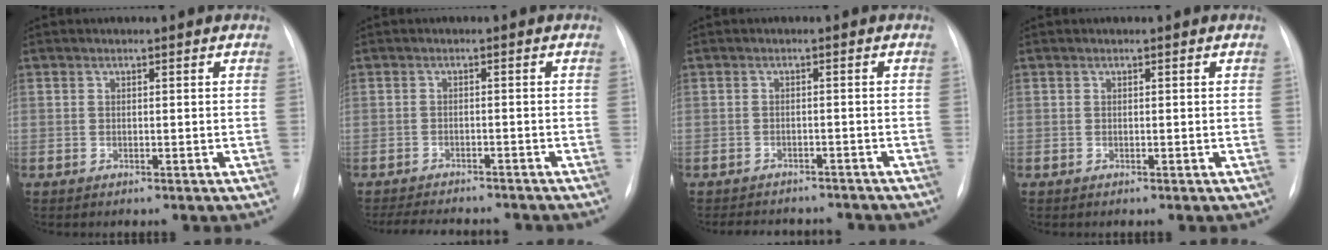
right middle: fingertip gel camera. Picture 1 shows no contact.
{"total": 10.7, "force": [-9.8, 2.4, 3.7], "torque": [-0.060, -0.002, -0.127]}
{"total": 8.6, "force": [-7.8, 3.0, 1.9], "torque": [-0.029, 0.010, -0.092]}
{"total": 0.0}